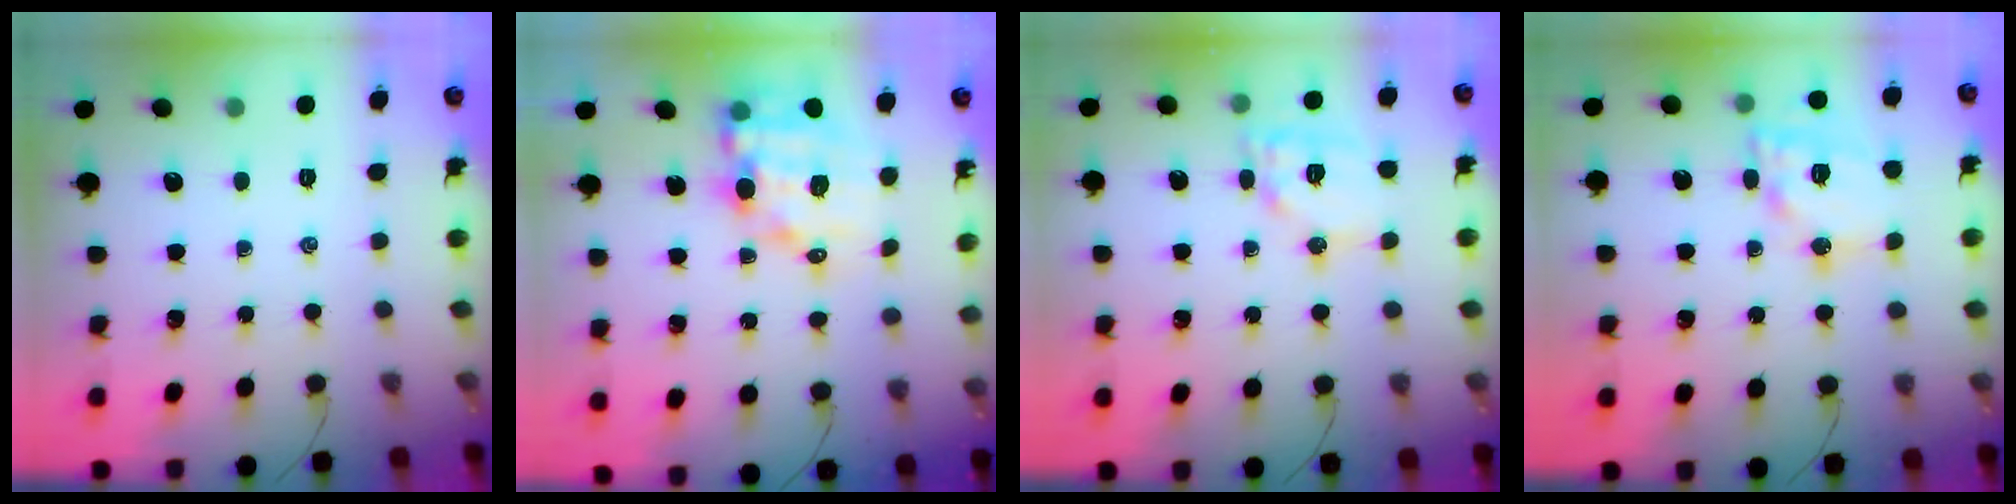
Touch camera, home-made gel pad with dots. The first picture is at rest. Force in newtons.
{"total": 11.2, "press": 10.7, "slide": 3.3}
{"total": 11.3, "press": 11.3, "slide": 1.1}
{"total": 16.1, "press": 15.8, "slide": 2.9}